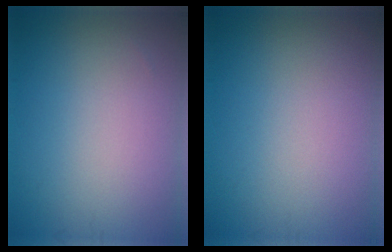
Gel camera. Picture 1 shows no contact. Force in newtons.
{"total": 0.0}